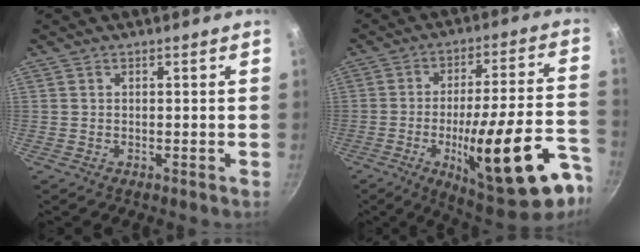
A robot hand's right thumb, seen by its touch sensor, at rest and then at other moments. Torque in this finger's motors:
{"motor_torque": [2.61, 2.39, 1.97, -0.80, 0.45]}